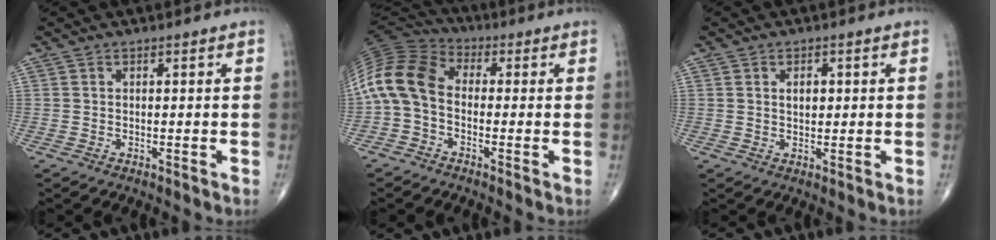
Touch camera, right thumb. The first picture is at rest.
{"total": 11.9, "force": [-1.3, 8.1, 8.6], "torque": [-0.172, 0.036, -0.044]}
{"total": 2.4, "force": [0.6, 1.6, 1.7], "torque": [-0.017, -0.002, 0.009]}